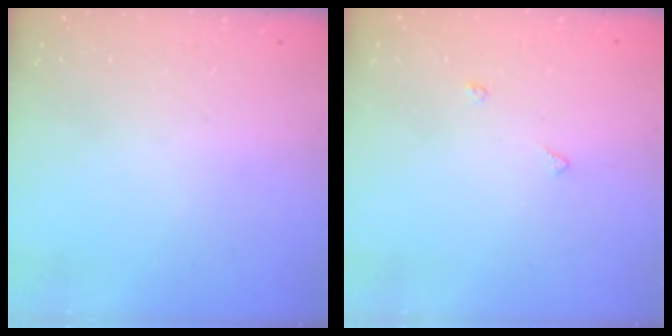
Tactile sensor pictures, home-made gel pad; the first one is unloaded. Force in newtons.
{"total": 3.5, "press": 3.5, "slide": 0.3}